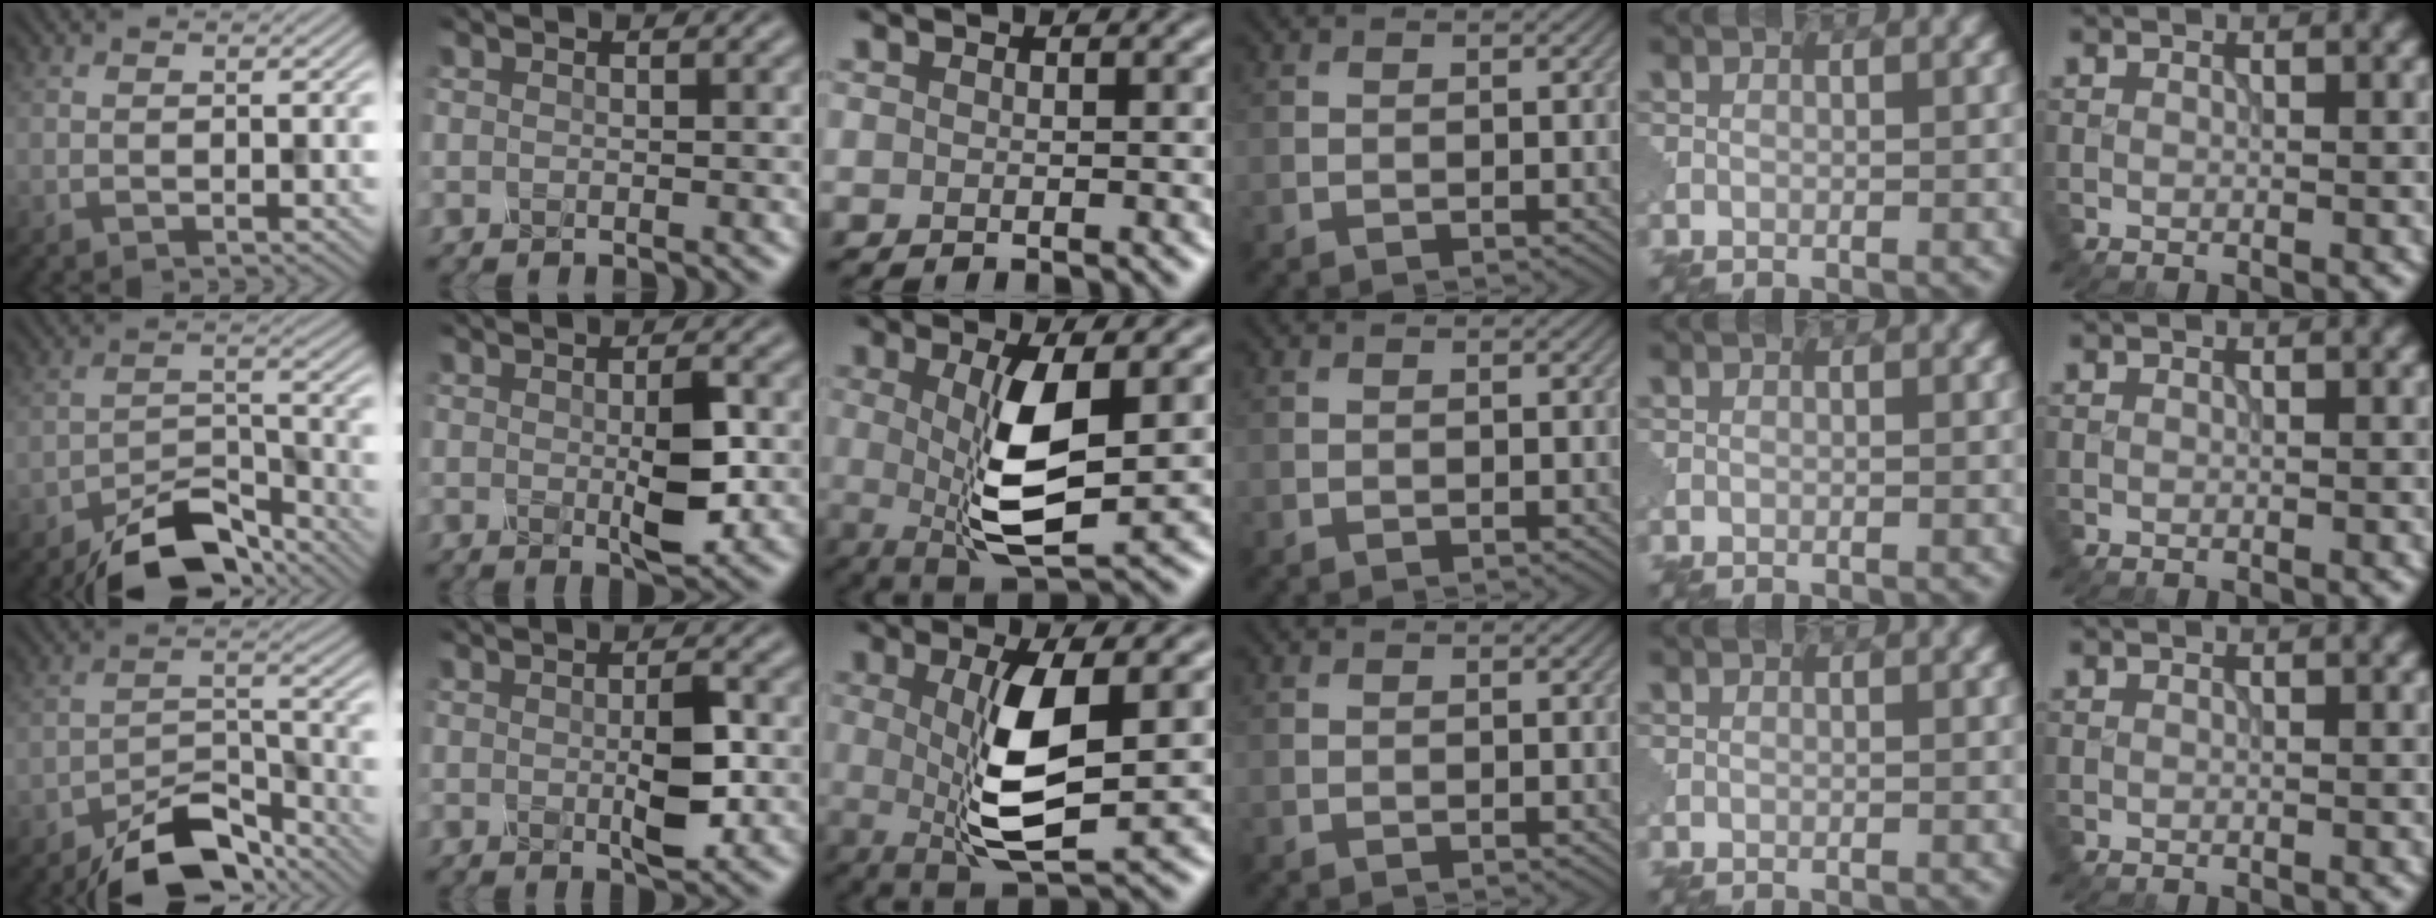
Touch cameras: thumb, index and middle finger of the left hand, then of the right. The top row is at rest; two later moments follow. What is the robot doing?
{"motion": "press", "object": "mechanical pencil"}